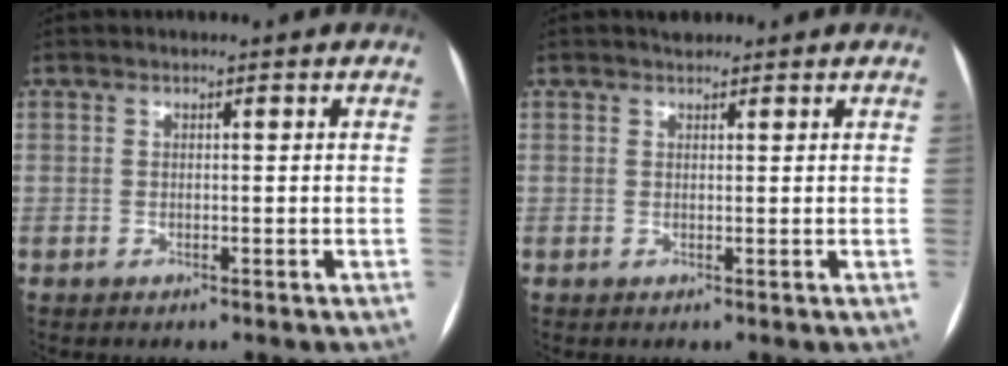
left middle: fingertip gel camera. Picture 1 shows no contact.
{"total": 1.5, "force": [1.2, 0.7, 0.4], "torque": [-0.009, 0.011, 0.018]}